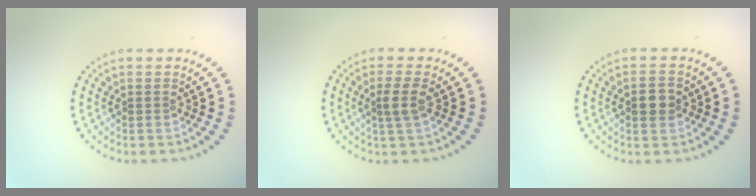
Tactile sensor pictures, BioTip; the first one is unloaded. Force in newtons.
{"total": 1.9, "press": 1.6, "slide": 0.9}
{"total": 2.9, "press": 2.9, "slide": 0.0}